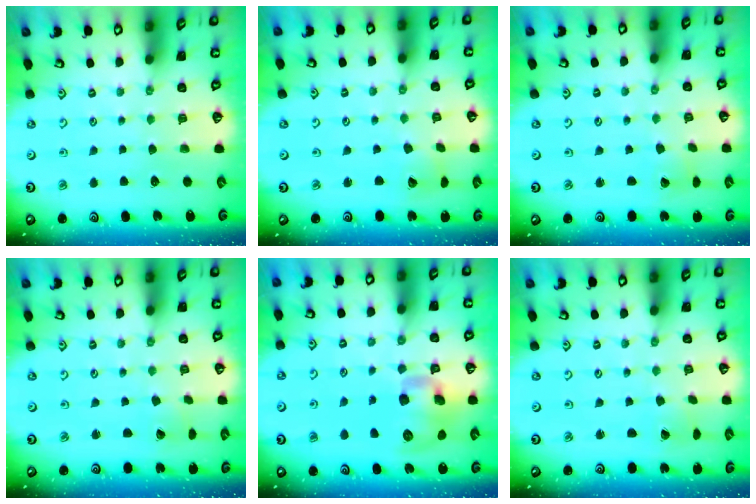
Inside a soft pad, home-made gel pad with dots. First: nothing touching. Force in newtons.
{"total": 3.7, "press": 3.7, "slide": 0.5}
{"total": 3.4, "press": 3.4, "slide": 0.3}
{"total": 1.6, "press": 1.6, "slide": 0.1}
{"total": 12.3, "press": 12.1, "slide": 2.0}
{"total": 0.6, "press": 0.6, "slide": 0.1}